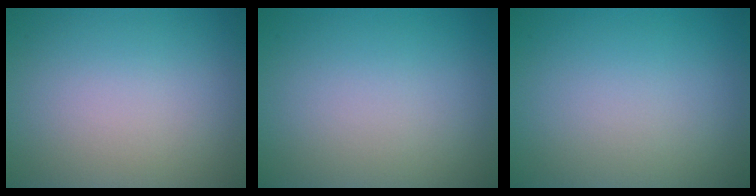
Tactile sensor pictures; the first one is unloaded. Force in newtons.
{"total": 0.0}
{"total": 0.0}